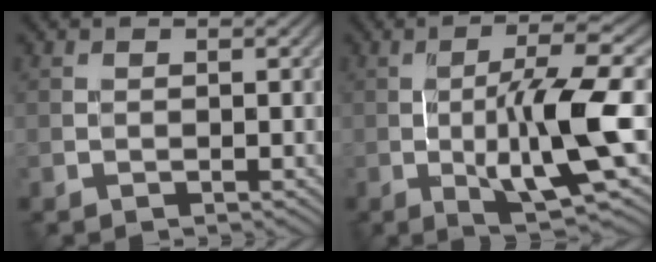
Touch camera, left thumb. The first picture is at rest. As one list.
[{"total": 11.9, "force": [-1.6, 2.1, 11.6], "torque": [-0.181, 0.015, -0.023]}]